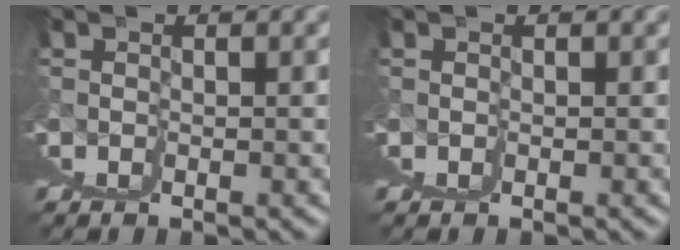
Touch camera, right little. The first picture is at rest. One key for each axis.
{"total": 0.0}